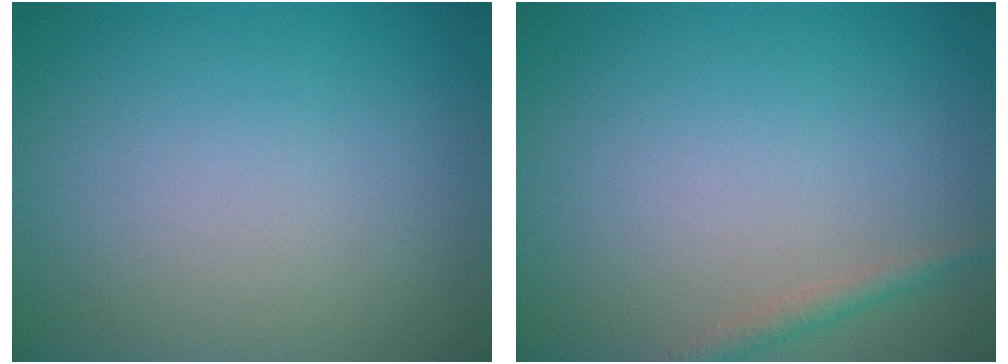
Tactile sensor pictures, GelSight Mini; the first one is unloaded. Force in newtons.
{"total": 1.4, "press": 1.4, "slide": 0.0}